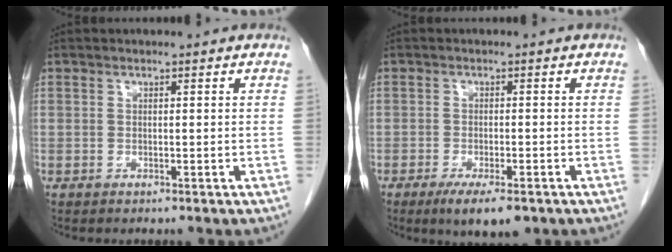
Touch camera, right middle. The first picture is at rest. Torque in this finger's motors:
{"motor_torque": [0.84, -0.67, 0.11, 0.08]}